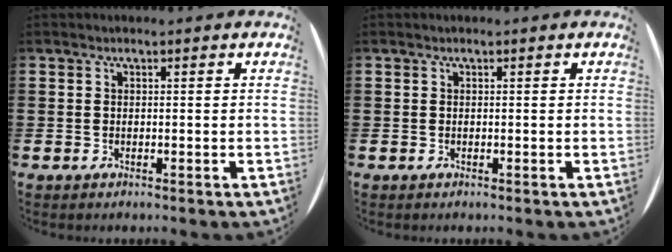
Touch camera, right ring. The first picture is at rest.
{"total": 0.0}